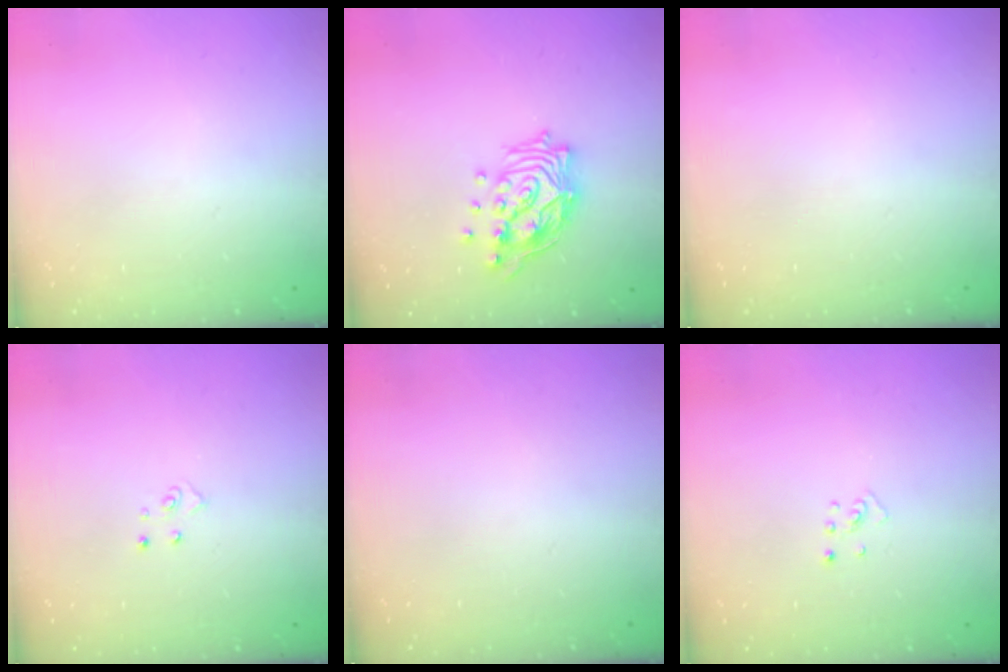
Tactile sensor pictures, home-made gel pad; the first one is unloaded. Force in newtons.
{"total": 15.2, "press": 15.2, "slide": 1.1}
{"total": 0.0}
{"total": 4.3, "press": 4.3, "slide": 0.4}
{"total": 0.0}
{"total": 2.5, "press": 2.4, "slide": 0.5}